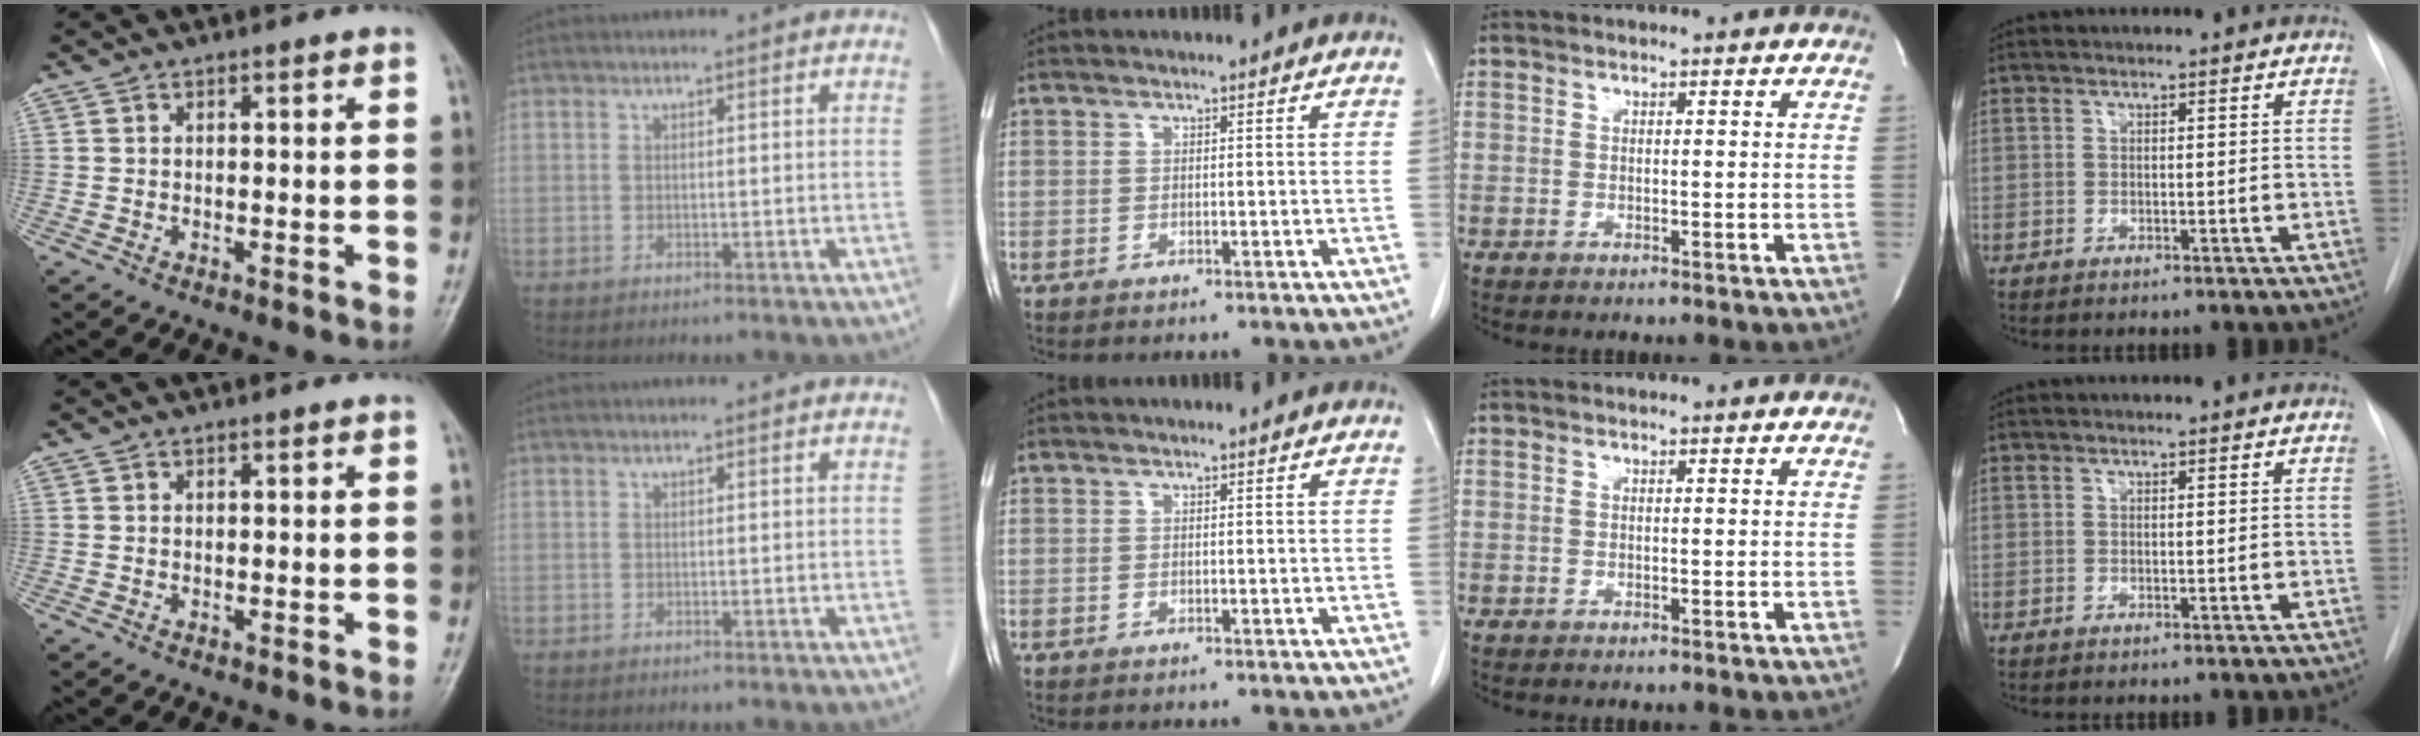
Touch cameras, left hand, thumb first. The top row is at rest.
{}